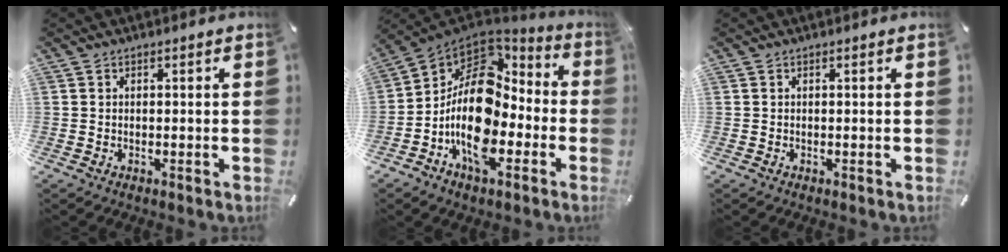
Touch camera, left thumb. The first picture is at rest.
{"total": 19.0, "force": [-4.4, 12.3, 13.8], "torque": [-0.261, 0.005, -0.074]}
{"total": 0.0}